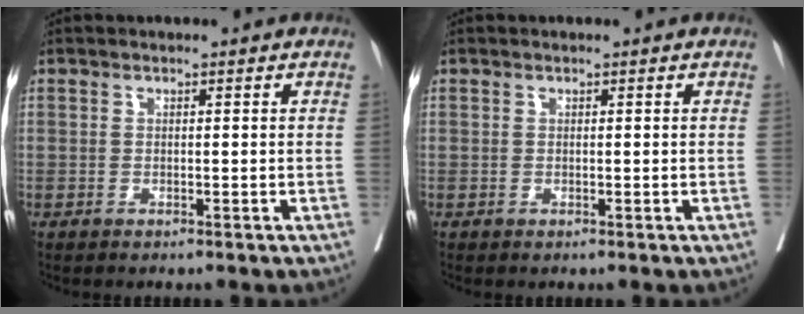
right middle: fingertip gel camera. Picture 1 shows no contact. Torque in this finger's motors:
{"motor_torque": [0.52, -0.71, -0.03, 0.00]}